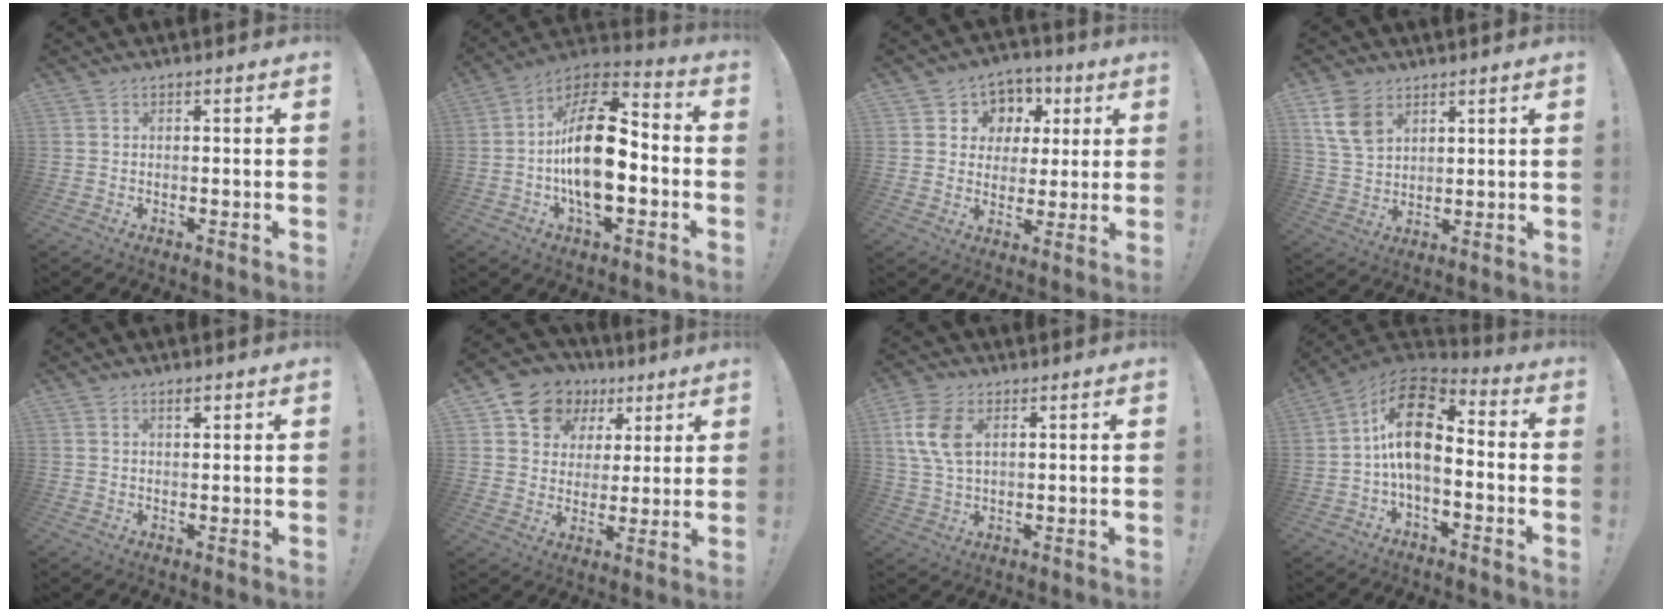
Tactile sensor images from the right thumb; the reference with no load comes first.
{"total": 20.8, "force": [-2.5, 10.4, 17.8], "torque": [-0.310, 0.013, -0.042]}
{"total": 8.3, "force": [1.9, 7.8, 2.0], "torque": [-0.021, -0.015, 0.041]}
{"total": 9.7, "force": [5.2, 6.4, 5.0], "torque": [-0.094, -0.016, 0.104]}
{"total": 1.9, "force": [1.3, 0.7, 1.3], "torque": [-0.012, -0.006, 0.019]}
{"total": 12.6, "force": [6.2, 10.1, 4.5], "torque": [-0.057, -0.037, 0.117]}
{"total": 10.5, "force": [3.5, 6.4, 7.6], "torque": [-0.147, -0.001, 0.066]}
{"total": 16.0, "force": [1.6, 9.1, 13.1], "torque": [-0.247, 0.000, 0.029]}